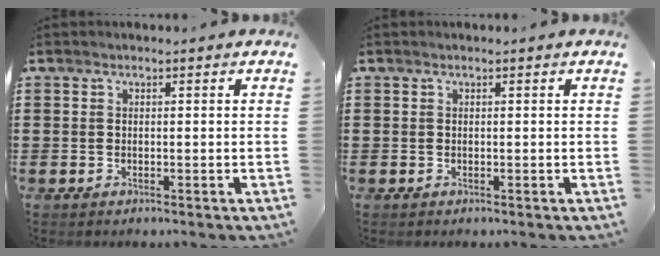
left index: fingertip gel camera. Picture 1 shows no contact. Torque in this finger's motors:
{"motor_torque": [0.00, 0.00, 0.01, -0.01]}